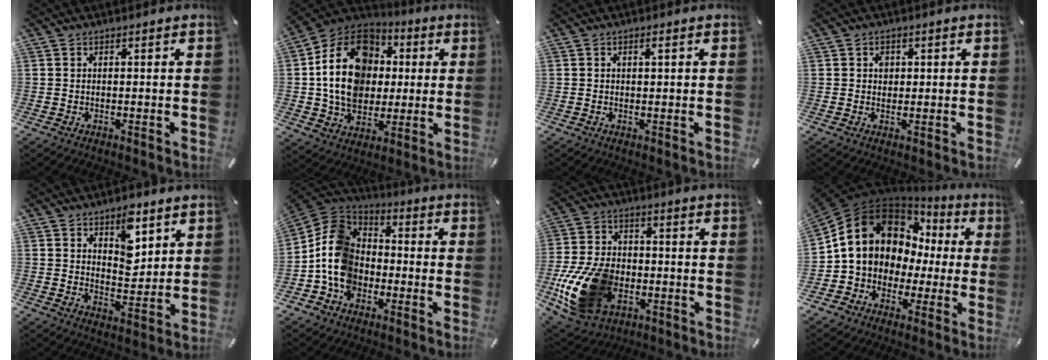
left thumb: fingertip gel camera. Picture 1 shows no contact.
{"total": 19.5, "force": [1.9, 15.8, 11.2], "torque": [-0.221, 0.000, 0.037]}
{"total": 1.1, "force": [0.3, 0.6, 0.9], "torque": [-0.019, 0.004, 0.004]}
{"total": 2.2, "force": [0.3, 1.9, 1.0], "torque": [-0.005, 0.001, 0.000]}
{"total": 9.6, "force": [5.9, 5.5, 5.1], "torque": [-0.056, -0.042, 0.101]}
{"total": 13.3, "force": [-4.1, 11.1, 6.2], "torque": [-0.152, 0.032, -0.074]}
{"total": 18.7, "force": [-5.4, 13.2, 12.1], "torque": [-0.250, 0.029, -0.086]}
{"total": 13.3, "force": [3.0, 11.5, 5.9], "torque": [-0.116, -0.030, 0.057]}